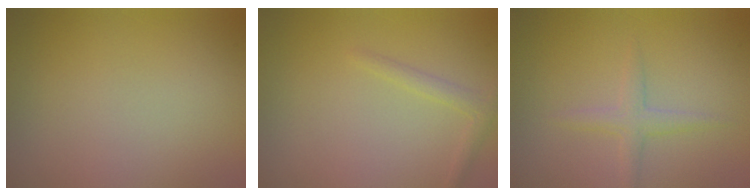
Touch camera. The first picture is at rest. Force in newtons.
{"total": 1.3, "press": 1.3, "slide": 0.1}
{"total": 1.6, "press": 1.6, "slide": 0.0}